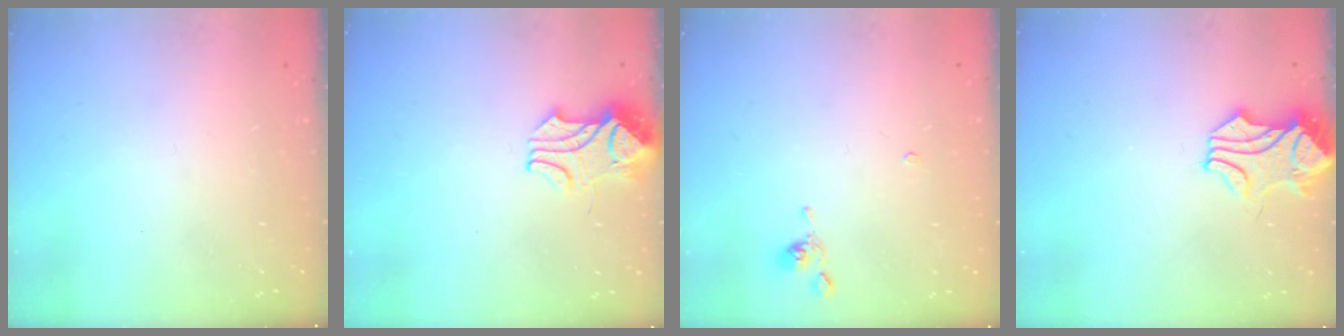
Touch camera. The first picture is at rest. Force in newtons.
{"total": 2.5, "press": 2.3, "slide": 0.8}
{"total": 0.7, "press": 0.6, "slide": 0.3}
{"total": 2.4, "press": 2.3, "slide": 0.6}